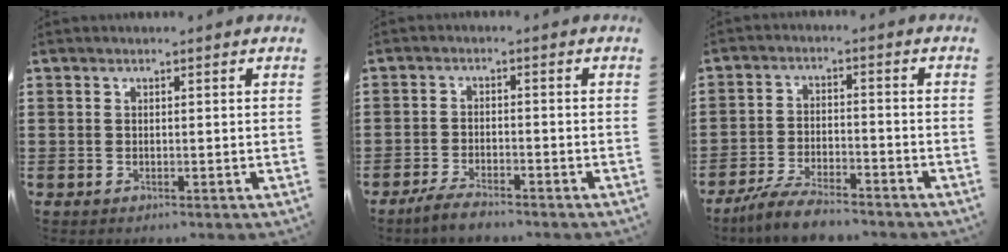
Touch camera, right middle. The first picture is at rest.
{"total": 3.0, "force": [-2.7, 0.4, 1.2], "torque": [-0.030, 0.002, -0.056]}
{"total": 5.8, "force": [-5.2, 0.8, 2.5], "torque": [-0.054, -0.001, -0.101]}